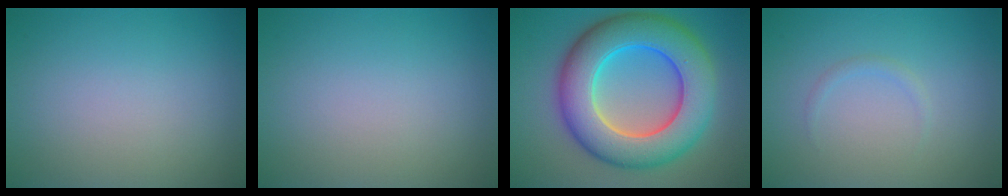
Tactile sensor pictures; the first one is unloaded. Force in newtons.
{"total": 0.0}
{"total": 11.8, "press": 11.8, "slide": 0.3}
{"total": 0.7, "press": 0.7, "slide": 0.1}